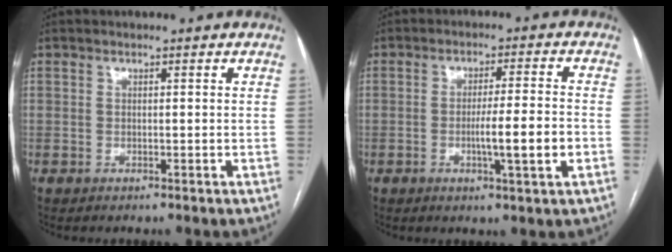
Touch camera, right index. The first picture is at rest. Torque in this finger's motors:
{"motor_torque": [1.22, -0.29, 0.58, 0.12]}